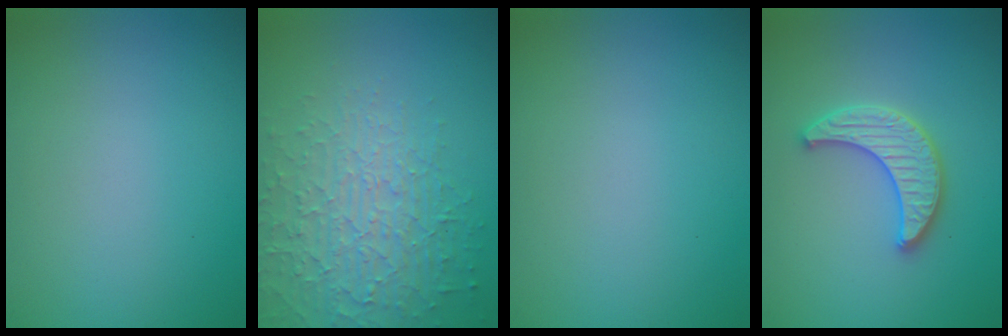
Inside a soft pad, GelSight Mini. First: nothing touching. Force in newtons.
{"total": 5.3, "press": 4.6, "slide": 2.5}
{"total": 0.0}
{"total": 3.6, "press": 3.5, "slide": 0.7}